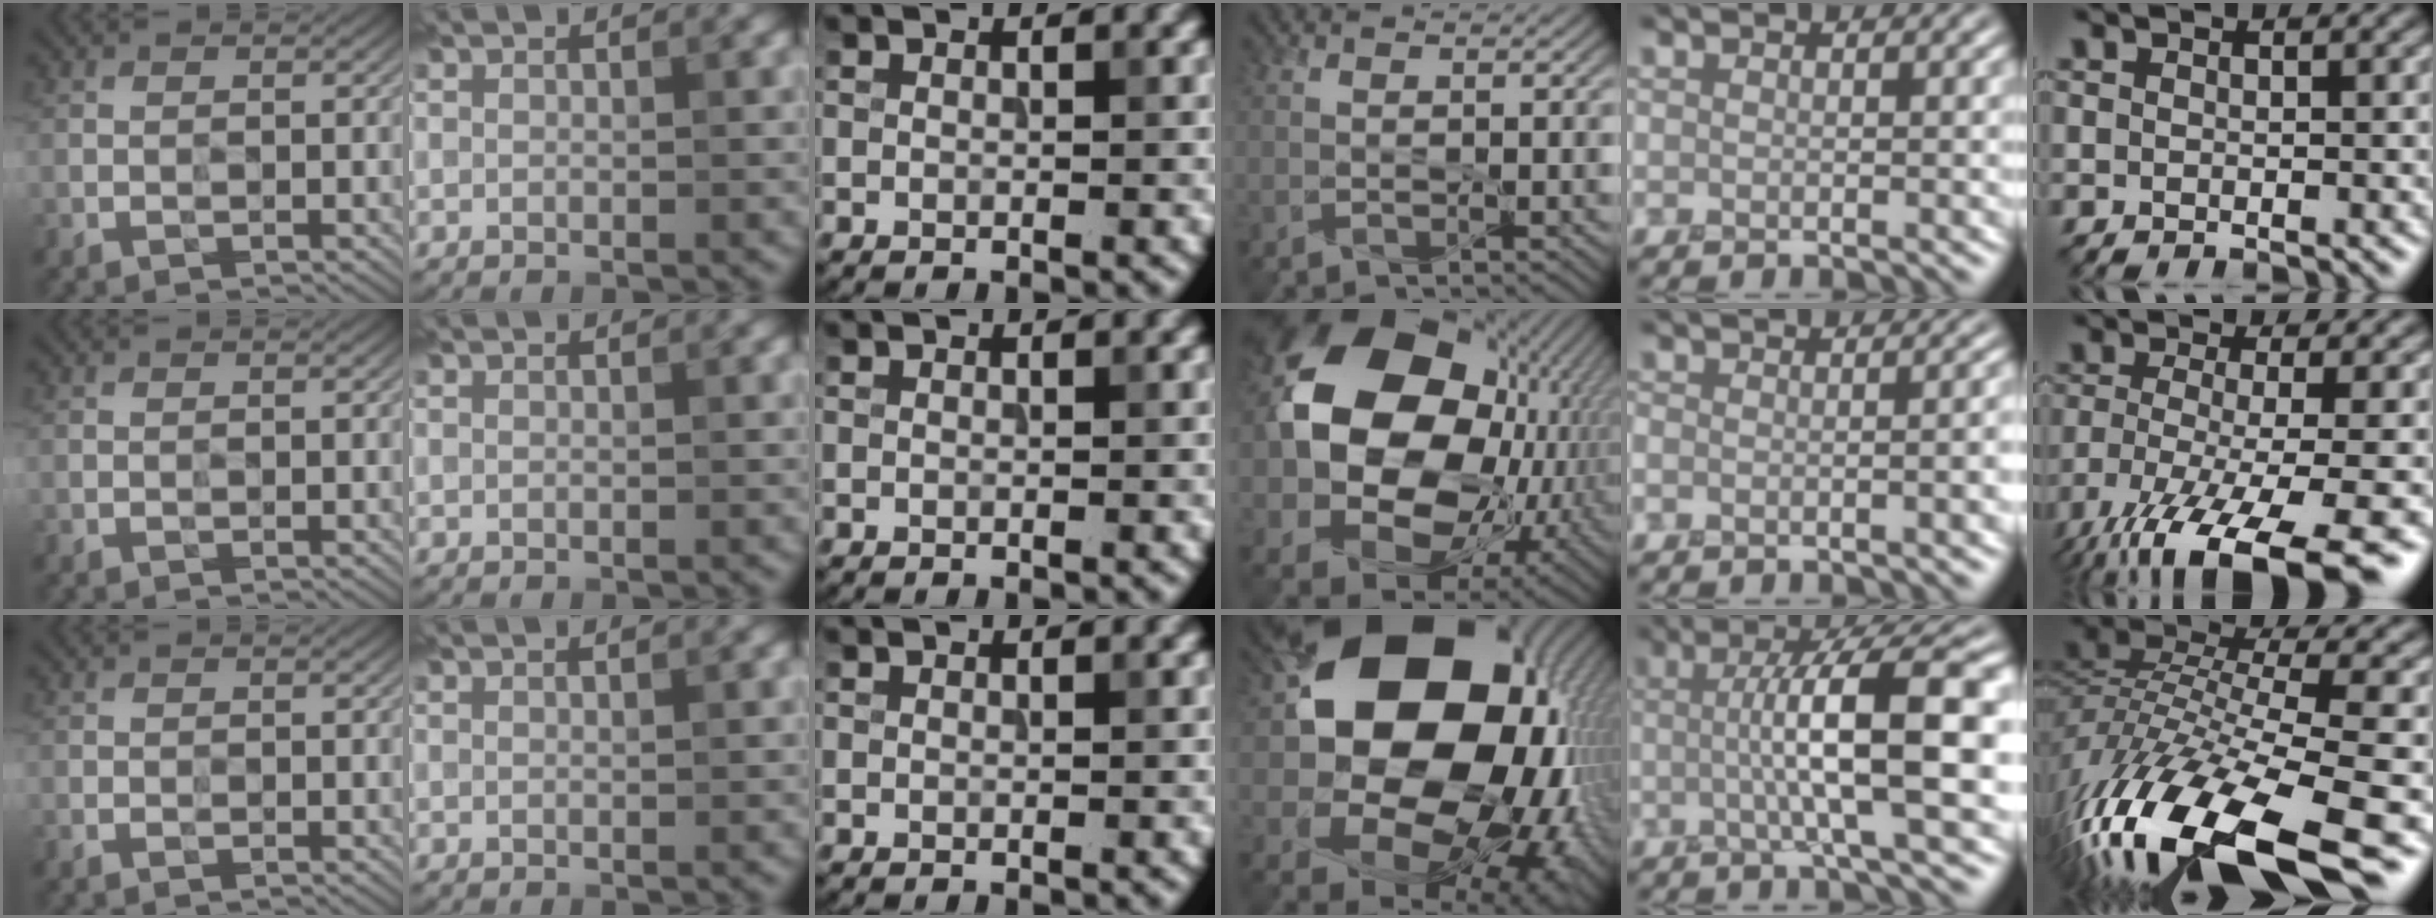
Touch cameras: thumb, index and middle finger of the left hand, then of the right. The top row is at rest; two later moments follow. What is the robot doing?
{"motion": "peel", "object": "tape"}